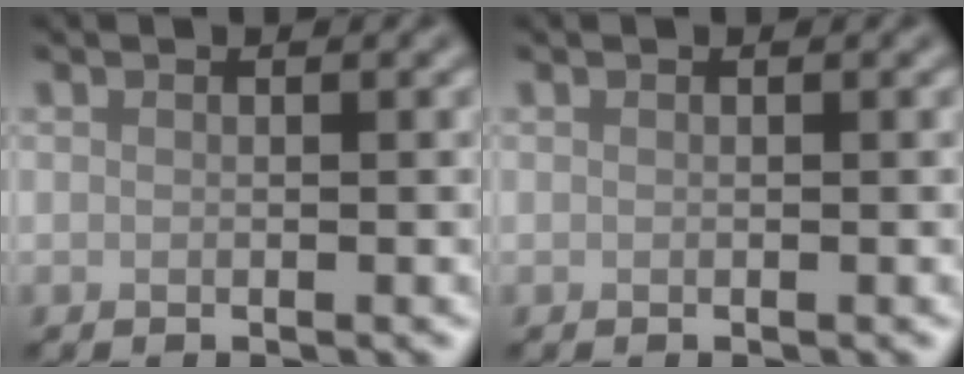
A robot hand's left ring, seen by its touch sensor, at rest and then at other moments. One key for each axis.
{"total": 0.0}